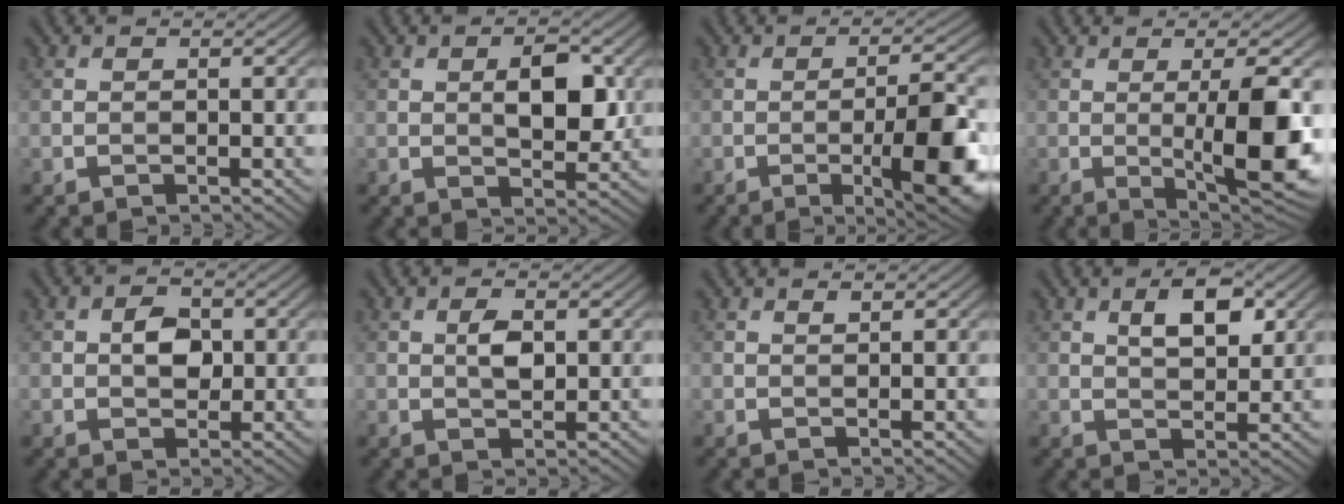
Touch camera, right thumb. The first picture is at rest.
{"total": 5.5, "force": [0.8, 2.7, 4.8], "torque": [-0.072, -0.003, 0.015]}
{"total": 9.6, "force": [-3.1, 2.2, 8.9], "torque": [-0.134, -0.003, -0.046]}
{"total": 10.4, "force": [-0.6, 2.2, 10.1], "torque": [-0.156, 0.000, -0.005]}
{"total": 3.4, "force": [0.3, 2.4, 2.4], "torque": [-0.046, 0.000, 0.002]}
{"total": 2.7, "force": [0.6, 1.3, 2.3], "torque": [-0.044, 0.000, 0.009]}
{"total": 0.7, "force": [0.6, 0.1, 0.4], "torque": [-0.007, -0.001, 0.011]}
{"total": 5.2, "force": [2.1, 2.3, 4.1], "torque": [-0.072, 0.001, 0.036]}